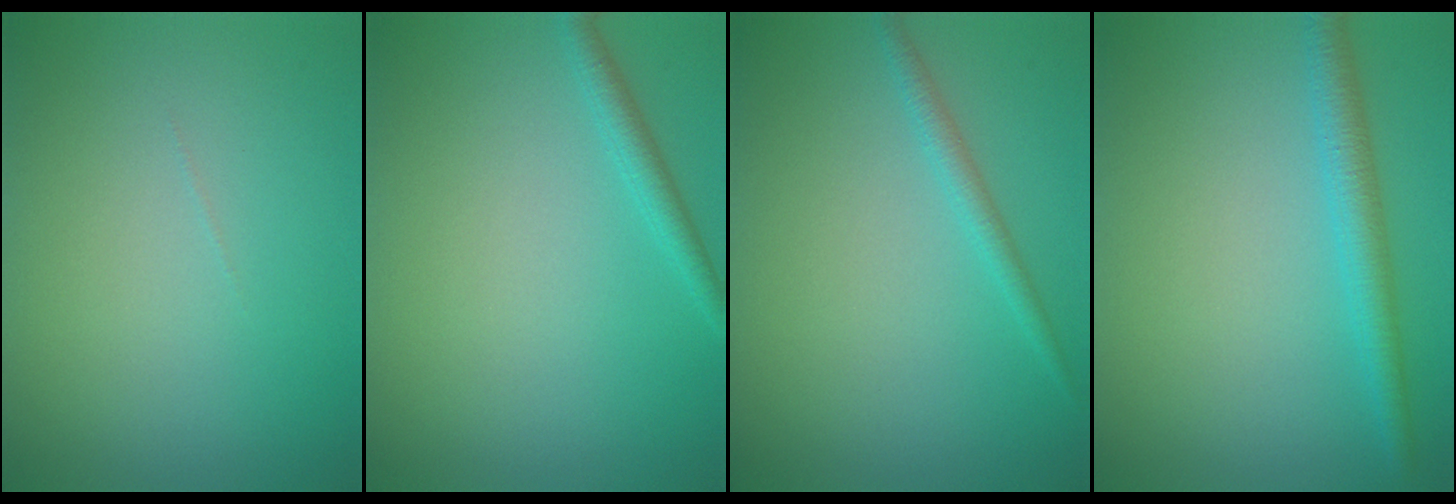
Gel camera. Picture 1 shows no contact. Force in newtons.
{"total": 1.6, "press": 1.6, "slide": 0.1}
{"total": 1.4, "press": 1.4, "slide": 0.1}
{"total": 3.0, "press": 3.0, "slide": 0.0}